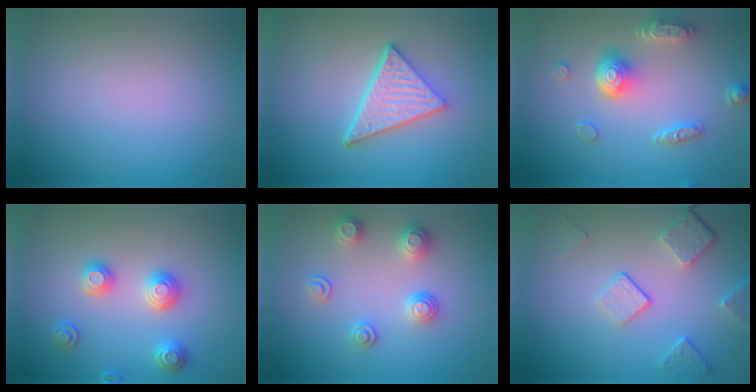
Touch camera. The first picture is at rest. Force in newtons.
{"total": 4.9, "press": 3.7, "slide": 3.2}
{"total": 4.7, "press": 3.6, "slide": 3.0}
{"total": 2.8, "press": 2.8, "slide": 0.2}
{"total": 2.6, "press": 2.6, "slide": 0.4}
{"total": 3.9, "press": 3.1, "slide": 2.4}